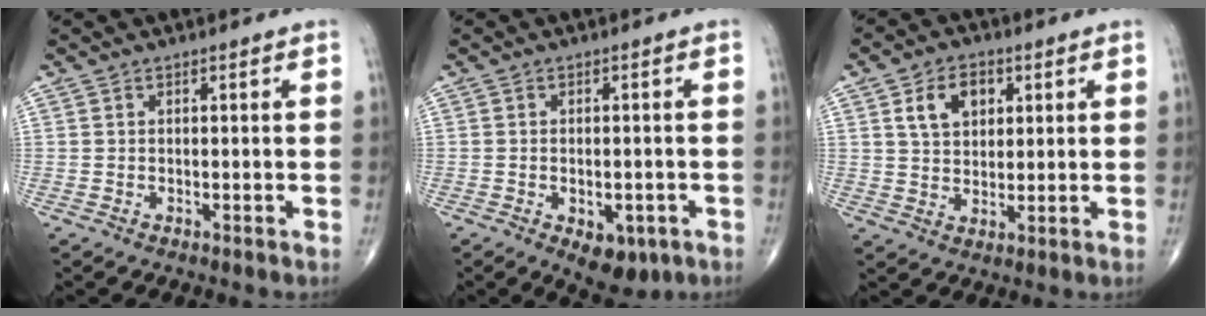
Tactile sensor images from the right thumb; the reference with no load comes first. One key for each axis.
{"total": 7.4, "fx": -3.2, "fy": 4.1, "fz": 5.3, "tx": -0.061, "ty": 0.006, "tz": -0.033}
{"total": 7.7, "fx": 2.8, "fy": 5.2, "fz": 4.8, "tx": -0.058, "ty": -0.006, "tz": 0.049}